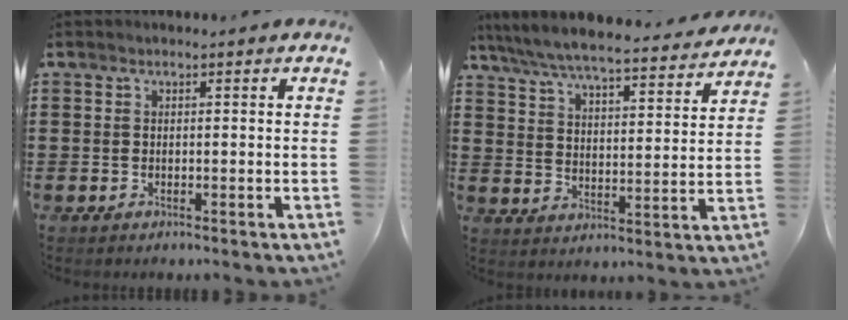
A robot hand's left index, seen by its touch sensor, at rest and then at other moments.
{"total": 6.3, "force": [6.0, -0.1, 2.1], "torque": [-0.068, -0.044, 0.100]}